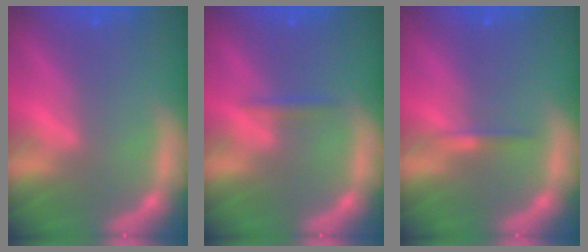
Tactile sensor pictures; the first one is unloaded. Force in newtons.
{"total": 0.9}
{"total": 0.9}